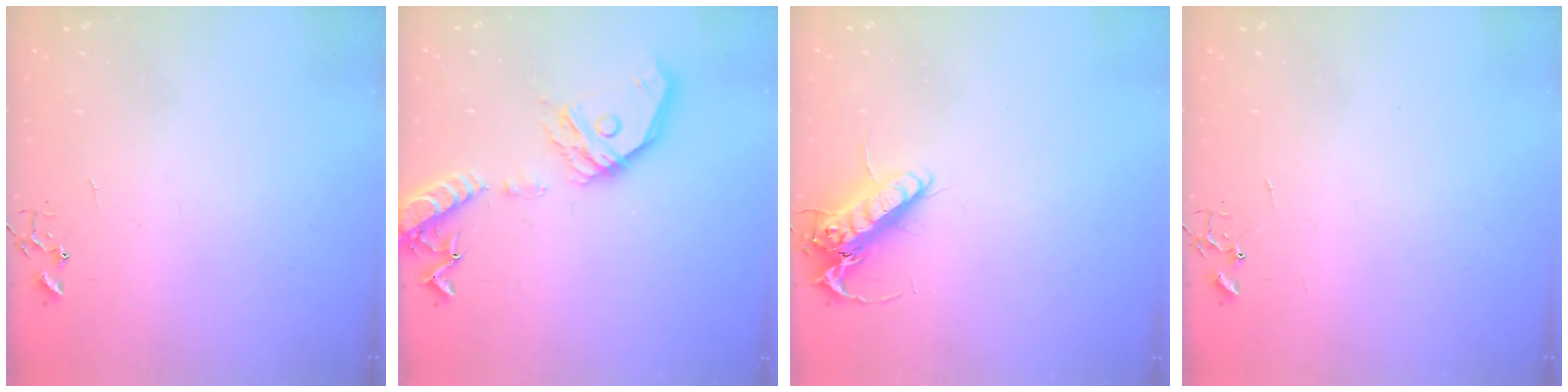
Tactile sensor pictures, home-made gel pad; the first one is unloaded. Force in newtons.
{"total": 20.0, "press": 19.7, "slide": 3.5}
{"total": 14.2, "press": 14.0, "slide": 2.2}
{"total": 0.0}